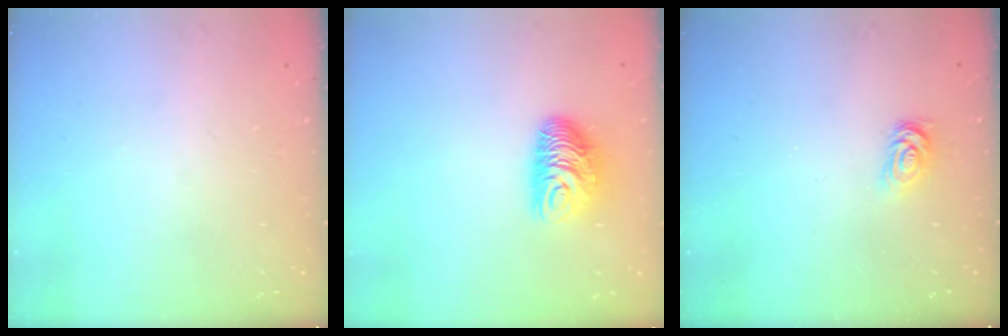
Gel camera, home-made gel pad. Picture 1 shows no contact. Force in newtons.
{"total": 9.8, "press": 9.8, "slide": 0.5}
{"total": 2.6, "press": 2.6, "slide": 0.4}